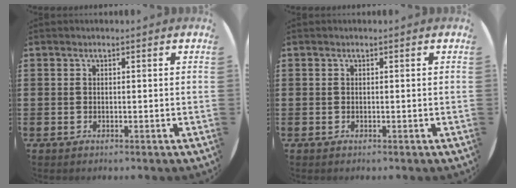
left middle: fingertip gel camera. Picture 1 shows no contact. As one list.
[{"total": 0.0}]